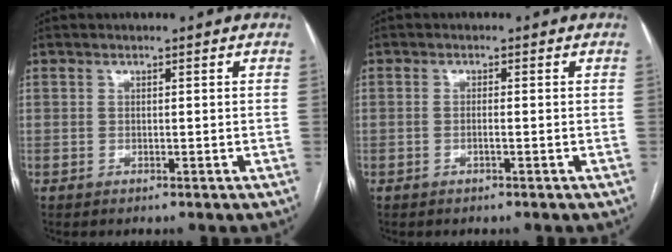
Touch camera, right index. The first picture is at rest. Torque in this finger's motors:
{"motor_torque": [-0.14, 0.19, -0.07, 0.00]}